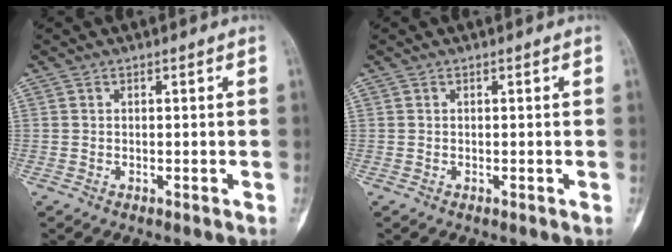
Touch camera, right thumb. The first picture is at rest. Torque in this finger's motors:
{"motor_torque": [0.26, 0.11, 0.14, -0.01, 0.06]}